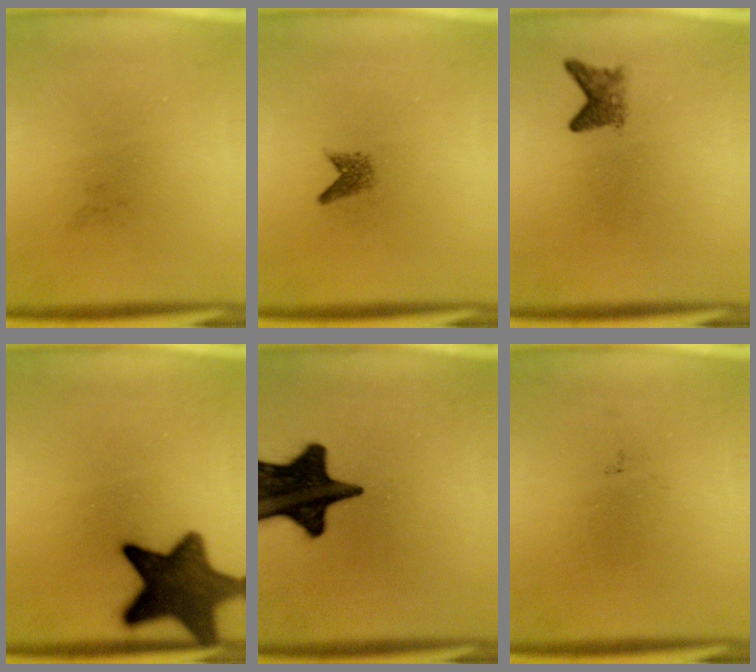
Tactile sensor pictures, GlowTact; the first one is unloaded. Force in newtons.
{"total": 1.5}
{"total": 2.3}
{"total": 12.7}
{"total": 18.9}
{"total": 0.0}